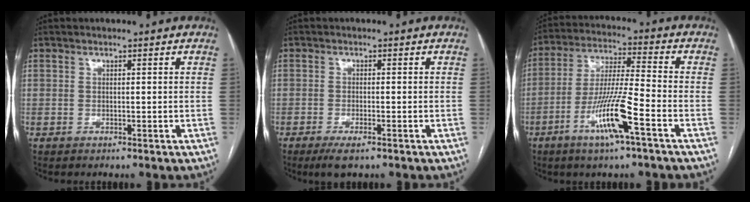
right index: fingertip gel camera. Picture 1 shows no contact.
{"total": 3.6, "force": [-2.4, 0.7, 2.7], "torque": [-0.050, -0.007, -0.038]}
{"total": 11.7, "force": [-5.5, 0.1, 10.3], "torque": [-0.200, -0.009, -0.106]}